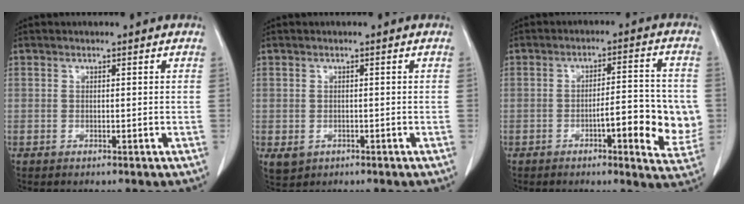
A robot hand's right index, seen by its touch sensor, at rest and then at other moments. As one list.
[{"total": 2.3, "force": [-0.8, 2.0, 0.9], "torque": [-0.017, -0.001, -0.001]}, {"total": 10.8, "force": [-2.3, 2.4, 10.2], "torque": [-0.124, 0.011, -0.027]}]